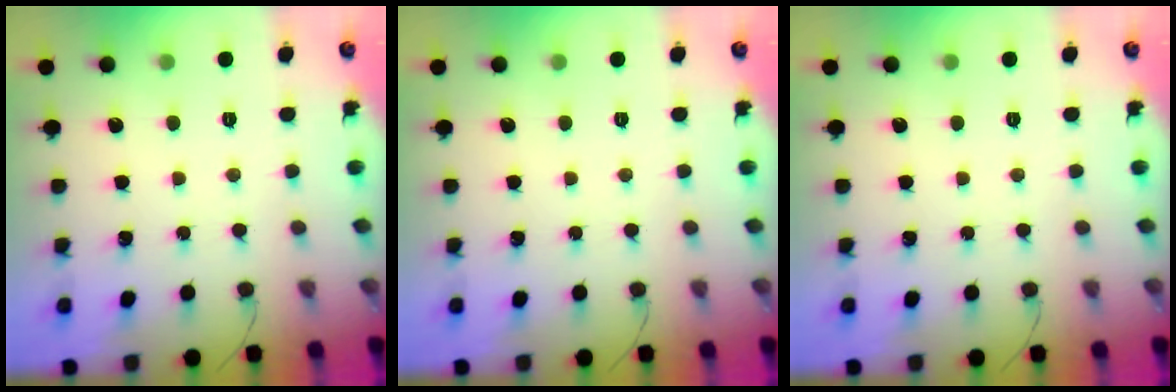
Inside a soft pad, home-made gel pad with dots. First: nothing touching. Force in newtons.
{"total": 0.0}
{"total": 0.0}